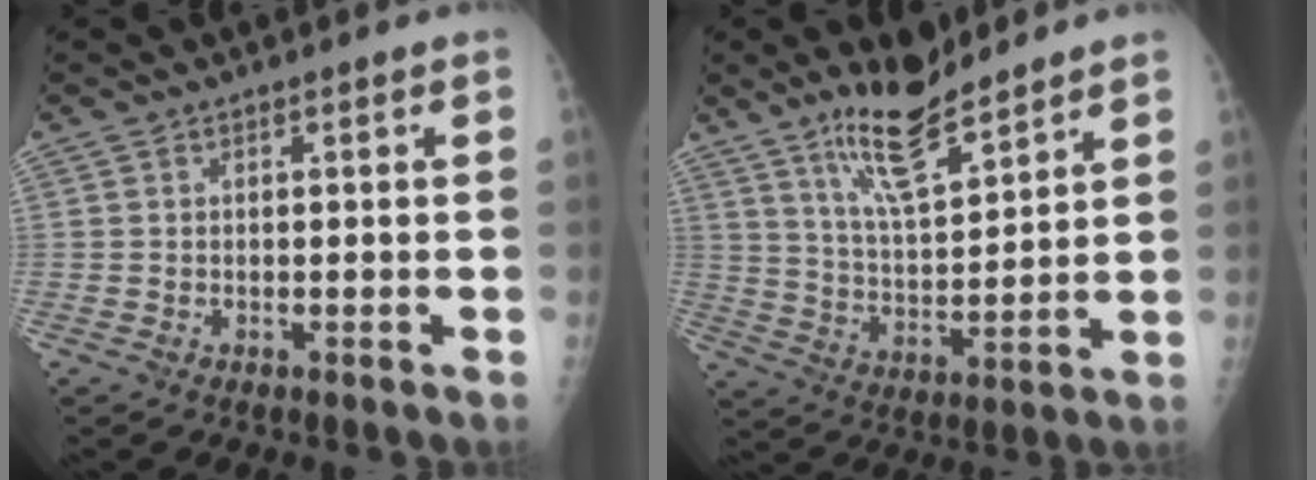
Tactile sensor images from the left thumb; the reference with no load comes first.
{"total": 11.6, "force": [8.9, 2.8, 6.9], "torque": [-0.111, -0.065, 0.169]}